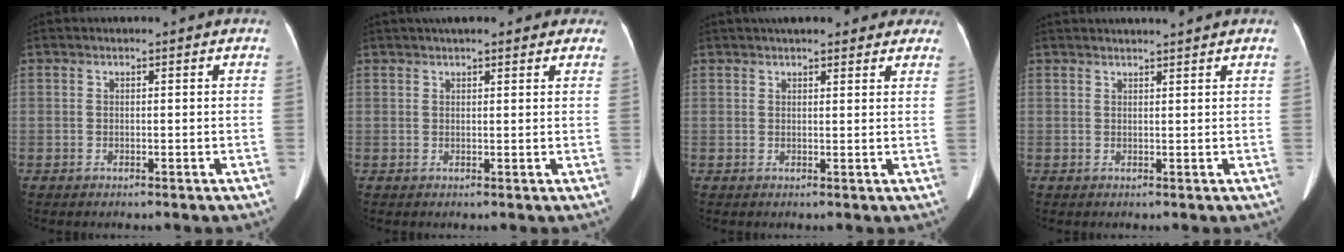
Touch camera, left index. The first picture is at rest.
{"total": 8.2, "force": [6.4, 2.2, 4.5], "torque": [-0.052, 0.026, 0.079]}
{"total": 11.3, "force": [9.5, 3.2, 5.3], "torque": [-0.050, 0.028, 0.110]}
{"total": 3.8, "force": [3.5, -0.6, 1.3], "torque": [-0.017, 0.018, 0.048]}